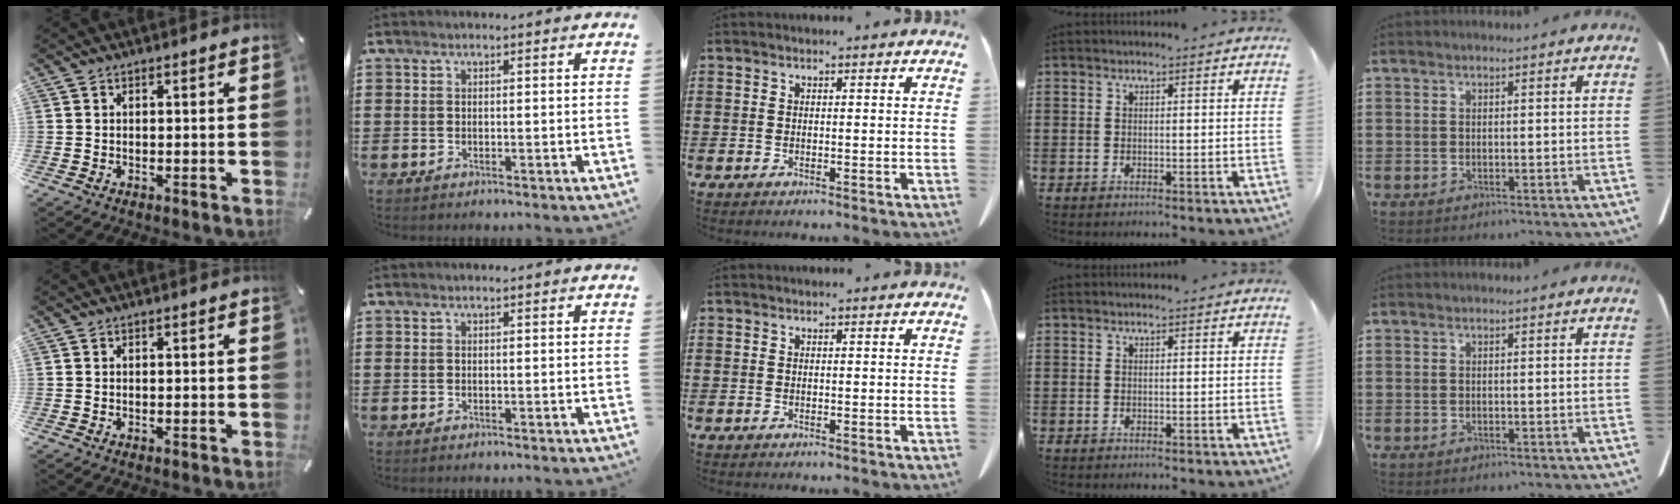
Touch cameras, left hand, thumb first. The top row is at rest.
{}